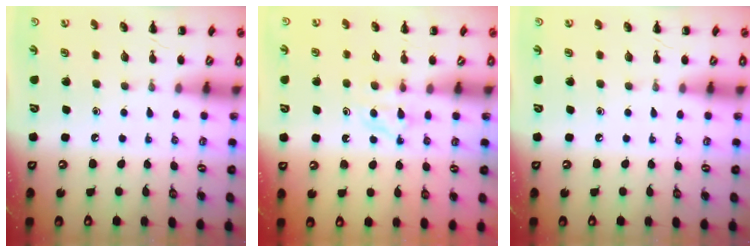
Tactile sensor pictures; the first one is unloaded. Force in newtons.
{"total": 5.1, "press": 5.0, "slide": 1.0}
{"total": 0.0}